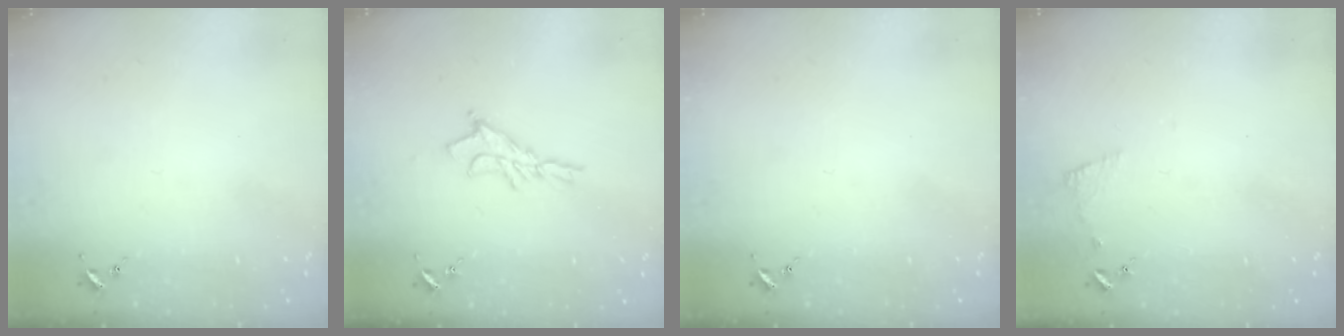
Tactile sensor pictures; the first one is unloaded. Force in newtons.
{"total": 10.2, "press": 10.1, "slide": 0.9}
{"total": 0.0}
{"total": 4.9, "press": 4.9, "slide": 0.6}